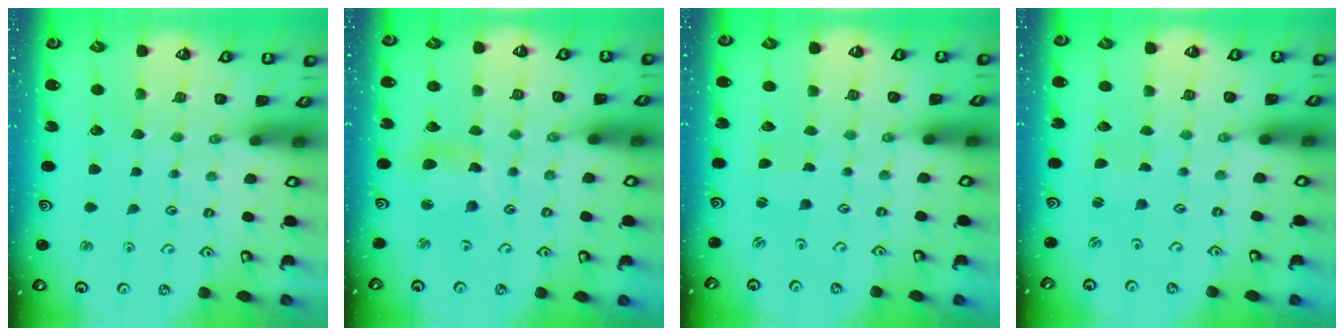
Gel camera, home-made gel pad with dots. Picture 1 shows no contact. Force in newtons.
{"total": 8.4, "press": 8.3, "slide": 1.3}
{"total": 0.0}
{"total": 0.0}